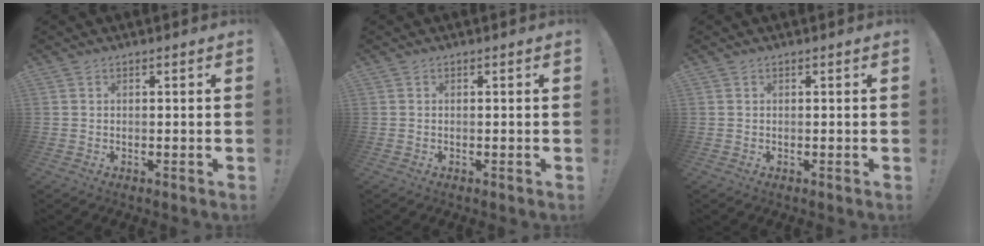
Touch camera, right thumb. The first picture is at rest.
{"total": 0.0}
{"total": 0.0}